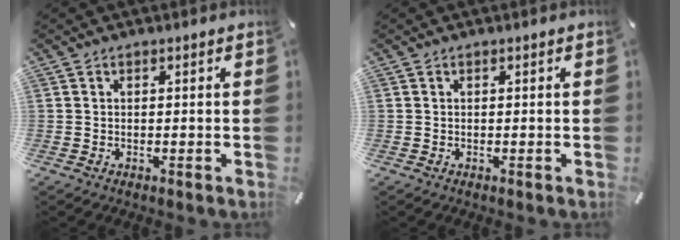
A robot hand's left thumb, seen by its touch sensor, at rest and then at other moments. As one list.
[{"total": 0.0}]